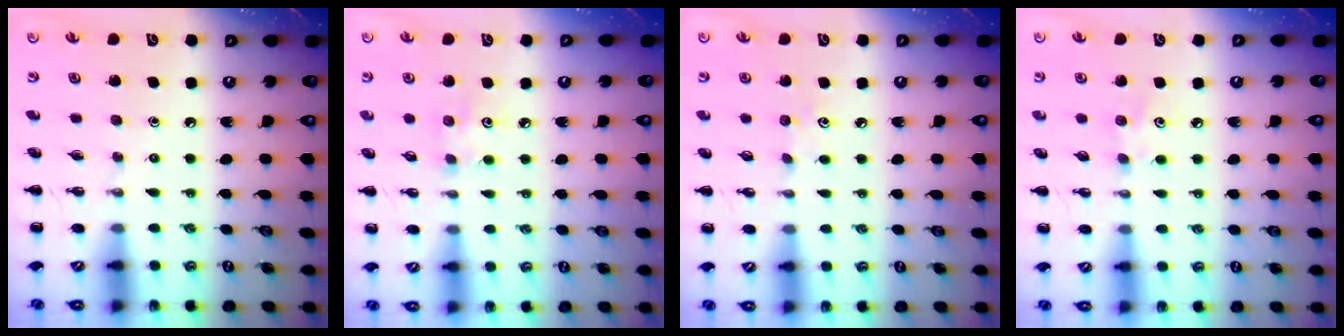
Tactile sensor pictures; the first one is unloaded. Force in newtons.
{"total": 3.4, "press": 3.3, "slide": 0.7}
{"total": 4.0, "press": 3.9, "slide": 1.1}
{"total": 4.0, "press": 3.9, "slide": 0.9}